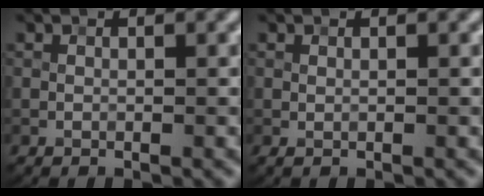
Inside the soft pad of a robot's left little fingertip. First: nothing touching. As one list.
[{"total": 0.0}]